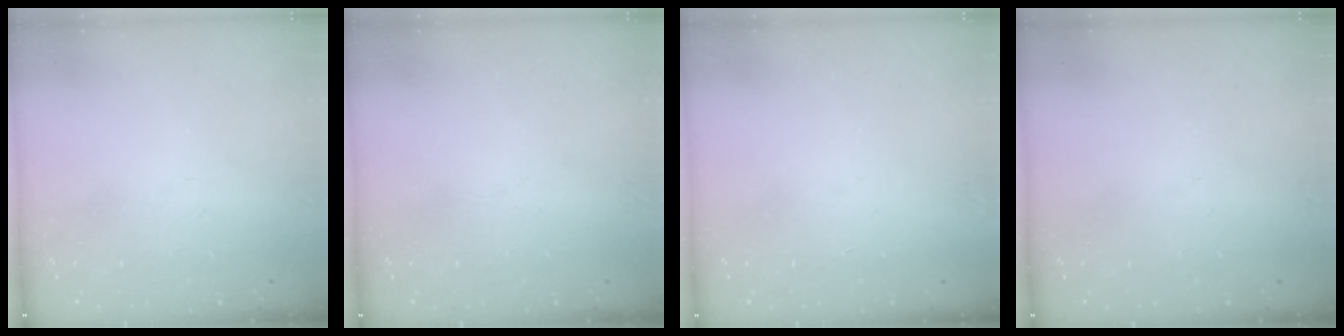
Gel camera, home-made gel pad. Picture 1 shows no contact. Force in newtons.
{"total": 0.0}
{"total": 1.6, "press": 1.6, "slide": 0.1}
{"total": 0.0}